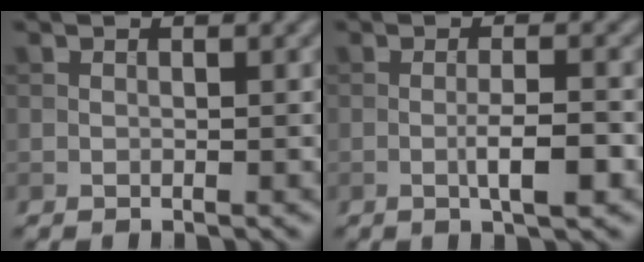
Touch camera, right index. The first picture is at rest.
{"total": 3.1, "force": [-1.0, 0.5, 2.9], "torque": [-0.051, 0.001, -0.017]}